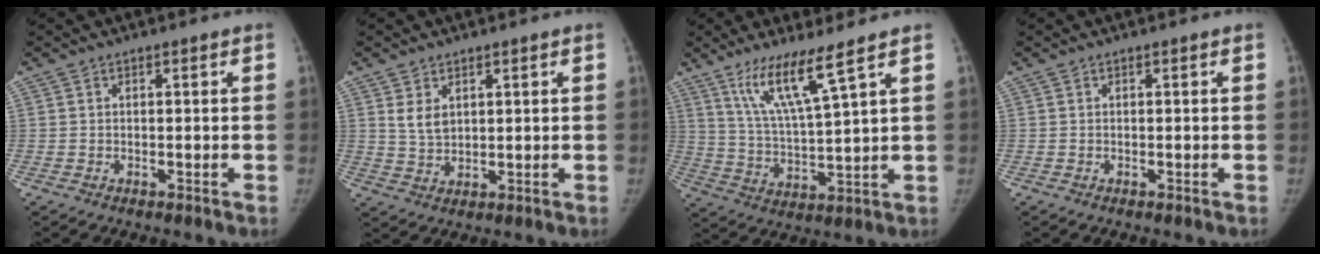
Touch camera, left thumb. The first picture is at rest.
{"total": 4.0, "force": [1.8, 2.7, 2.3], "torque": [-0.030, -0.013, 0.043]}
{"total": 10.4, "force": [6.8, 0.3, 7.9], "torque": [-0.153, -0.044, 0.140]}
{"total": 0.0}